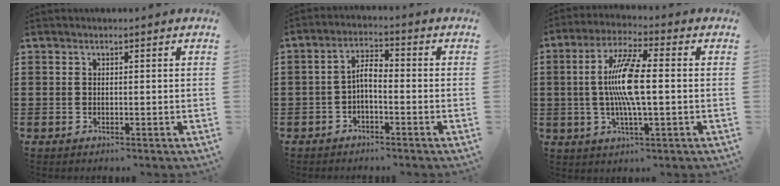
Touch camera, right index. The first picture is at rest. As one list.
[{"total": 3.6, "force": [-1.3, 1.1, 3.1], "torque": [-0.067, 0.008, -0.028]}, {"total": 9.5, "force": [-0.2, 1.6, 9.4], "torque": [-0.194, -0.008, -0.013]}]